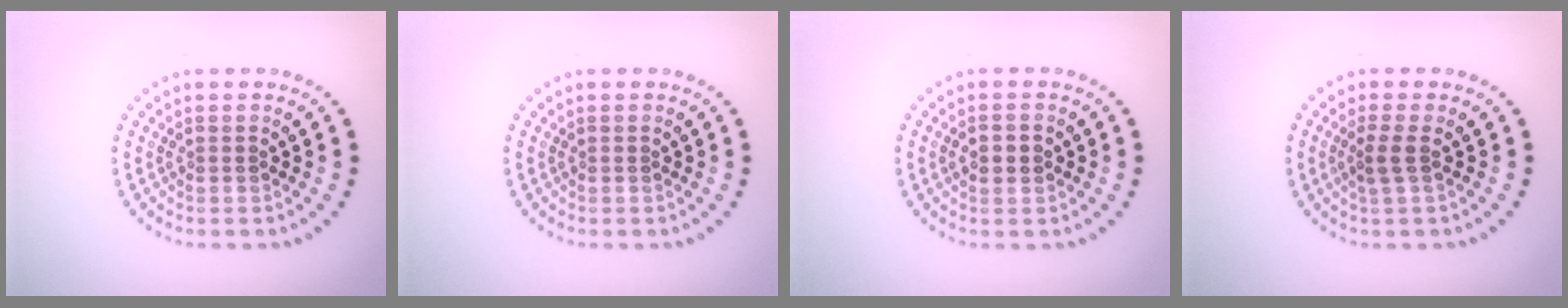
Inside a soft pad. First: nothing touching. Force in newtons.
{"total": 0.0}
{"total": 2.2, "press": 2.2, "slide": 0.1}
{"total": 1.6, "press": 1.2, "slide": 1.0}